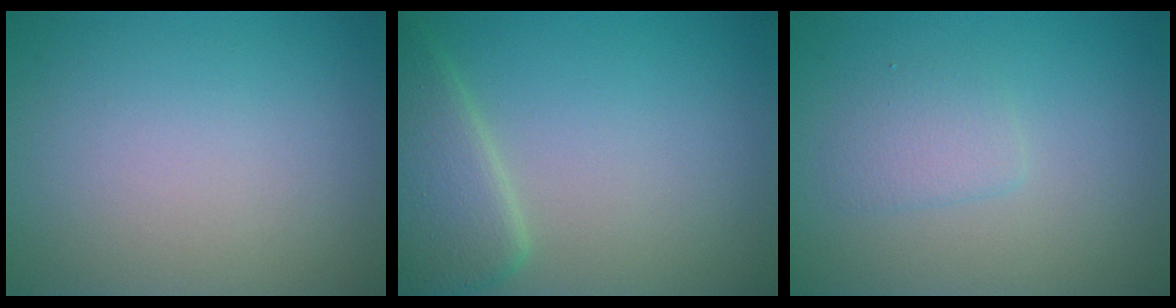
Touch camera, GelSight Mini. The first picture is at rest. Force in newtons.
{"total": 4.4, "press": 4.4, "slide": 0.3}
{"total": 1.7, "press": 1.7, "slide": 0.1}